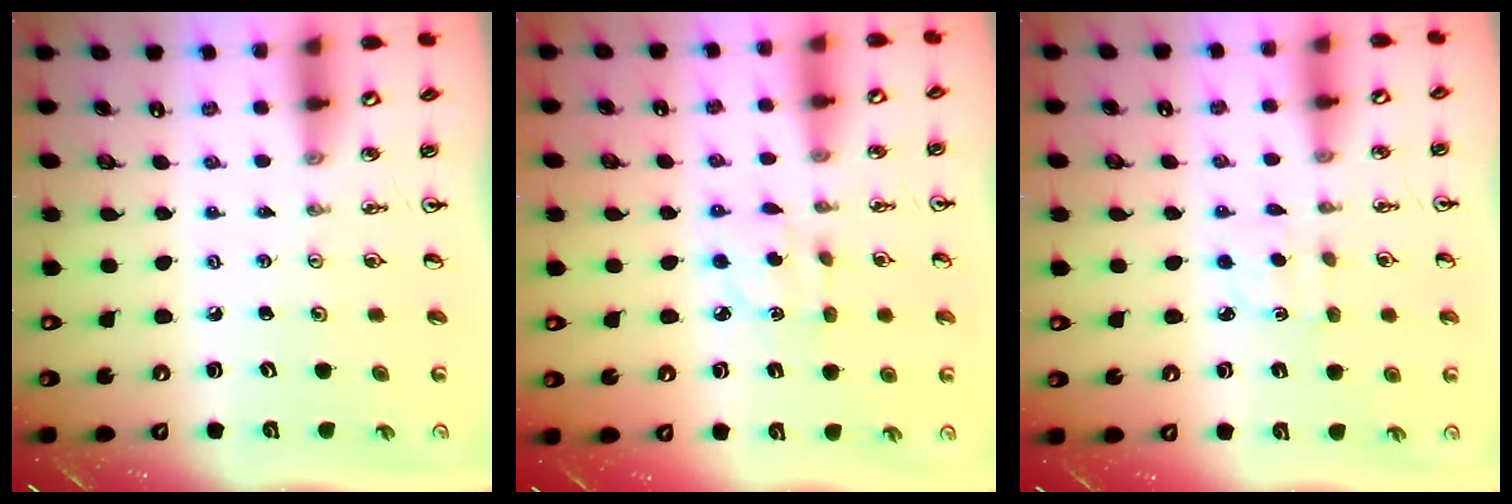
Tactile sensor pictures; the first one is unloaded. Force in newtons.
{"total": 2.6, "press": 2.6, "slide": 0.1}
{"total": 2.3, "press": 2.3, "slide": 0.3}